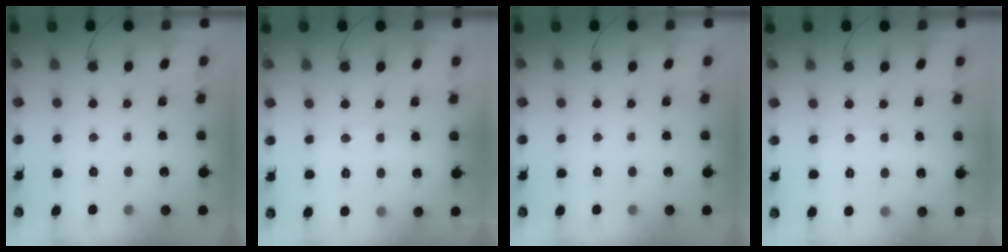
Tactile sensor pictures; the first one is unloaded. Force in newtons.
{"total": 6.4, "press": 6.3, "slide": 1.2}
{"total": 0.0}
{"total": 5.3, "press": 5.1, "slide": 1.4}